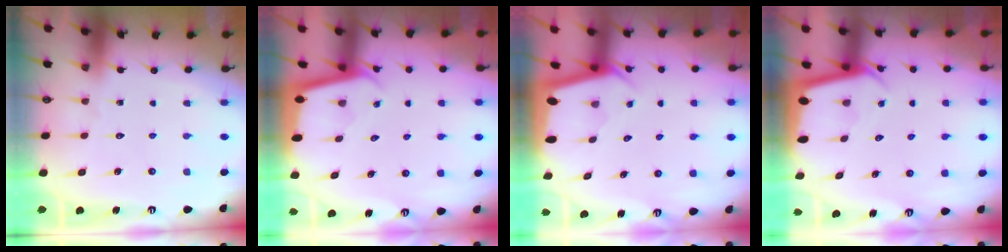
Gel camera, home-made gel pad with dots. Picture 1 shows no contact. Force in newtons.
{"total": 2.7, "press": 2.7, "slide": 0.1}
{"total": 2.4, "press": 2.4, "slide": 0.1}
{"total": 2.3, "press": 2.3, "slide": 0.1}